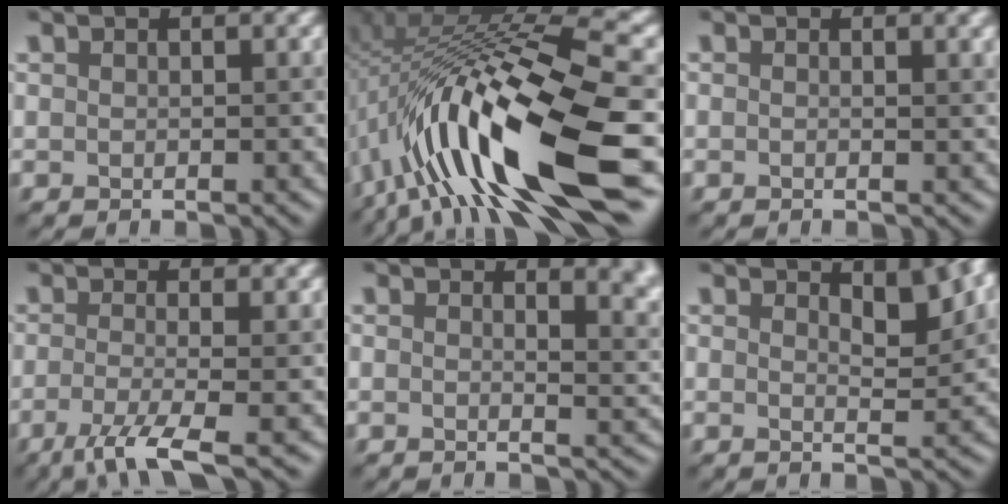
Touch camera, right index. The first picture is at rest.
{"total": 16.7, "force": [-4.5, 4.1, 15.5], "torque": [-0.279, 0.015, -0.072]}
{"total": 2.7, "force": [0.7, 1.1, 2.4], "torque": [-0.018, 0.004, -0.014]}
{"total": 4.7, "force": [-2.3, 0.9, 3.9], "torque": [-0.069, -0.008, -0.055]}
{"total": 6.3, "force": [2.2, 3.0, 5.1], "torque": [-0.009, 0.014, 0.006]}
{"total": 4.2, "force": [1.7, 1.2, 3.7], "torque": [-0.037, 0.007, 0.017]}